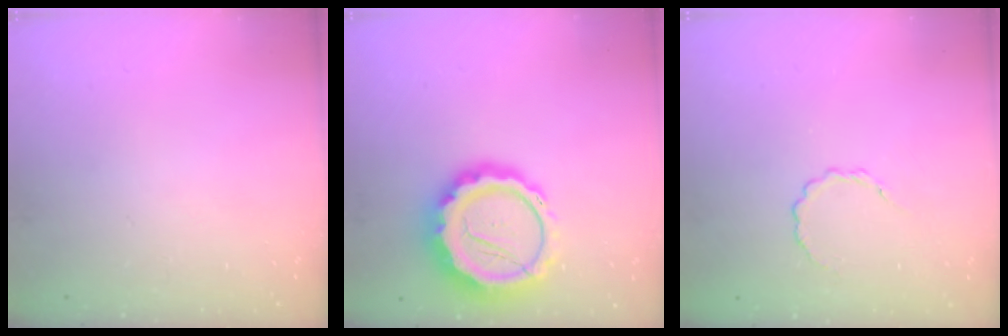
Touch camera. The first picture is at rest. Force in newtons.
{"total": 17.0, "press": 16.6, "slide": 3.5}
{"total": 2.6, "press": 2.5, "slide": 0.9}